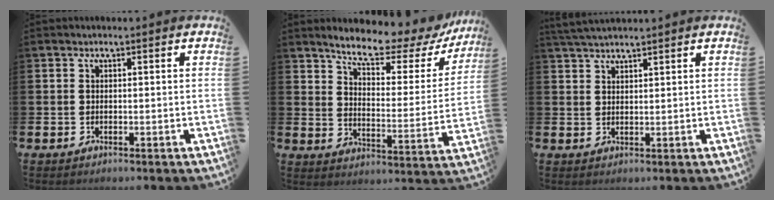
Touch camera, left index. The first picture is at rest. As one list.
[{"total": 8.6, "force": [7.6, 2.1, 3.4], "torque": [-0.092, -0.055, 0.128]}, {"total": 2.8, "force": [2.7, 0.3, 0.6], "torque": [-0.020, -0.006, 0.052]}]